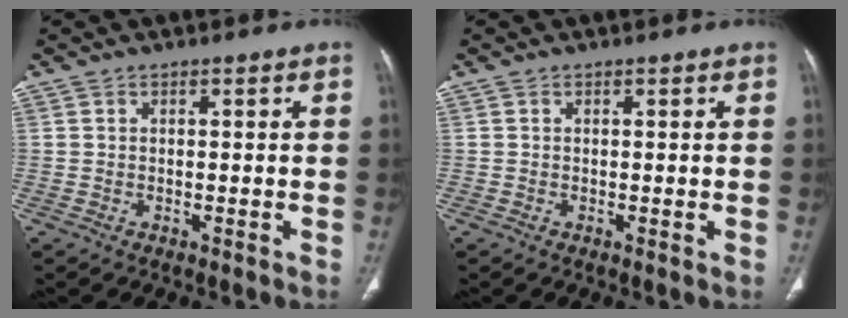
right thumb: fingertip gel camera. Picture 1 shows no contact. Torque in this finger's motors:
{"motor_torque": [1.66, 1.45, 0.01, -0.52, -0.03]}